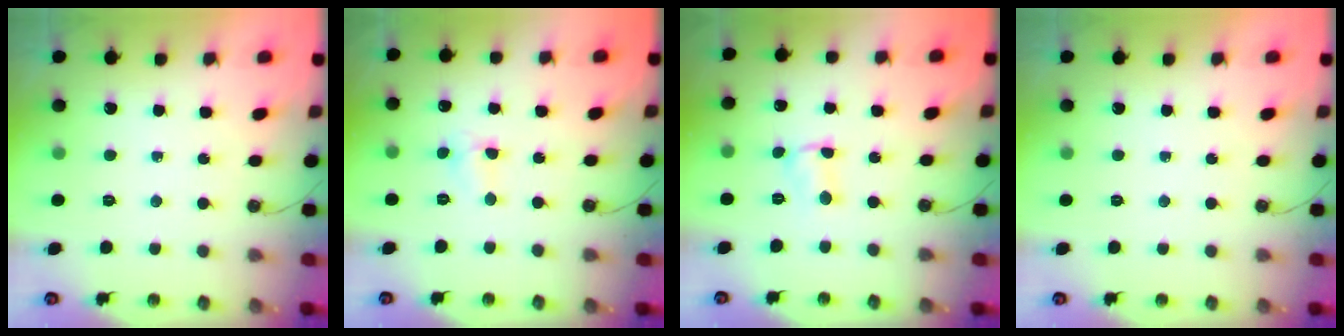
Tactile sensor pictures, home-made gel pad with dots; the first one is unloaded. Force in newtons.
{"total": 3.7, "press": 3.7, "slide": 0.5}
{"total": 2.6, "press": 2.6, "slide": 0.4}
{"total": 0.0}